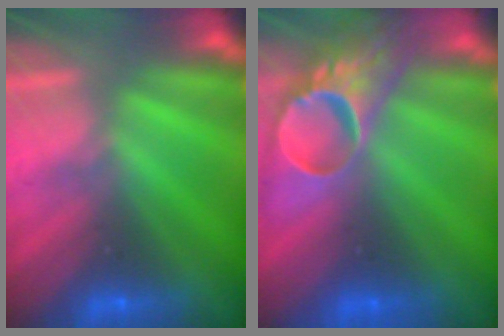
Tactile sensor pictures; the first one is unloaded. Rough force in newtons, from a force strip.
{"total": 7.8}